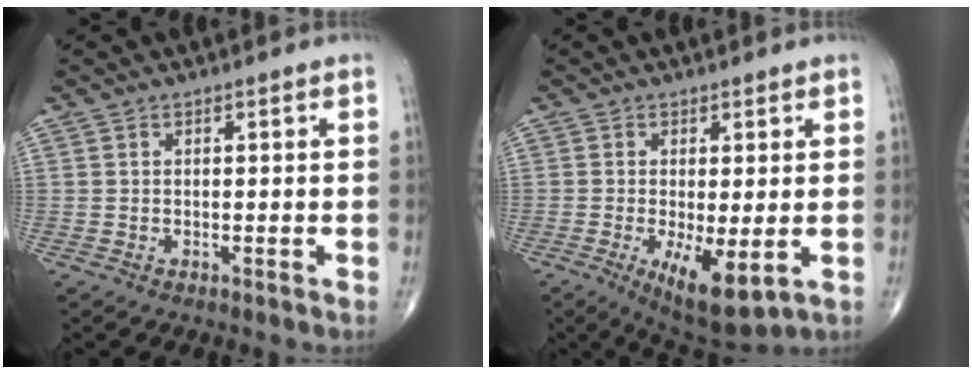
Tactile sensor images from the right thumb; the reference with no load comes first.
{"total": 9.3, "force": [-2.3, 3.3, 8.4], "torque": [-0.137, -0.023, -0.028]}